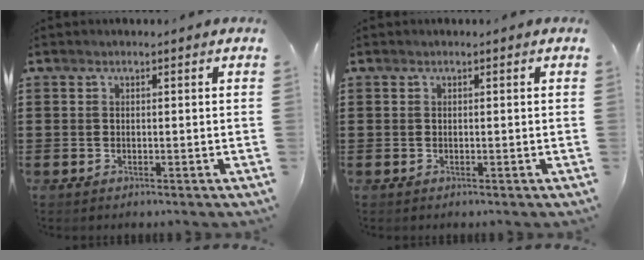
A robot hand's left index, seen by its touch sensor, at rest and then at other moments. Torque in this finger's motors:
{"motor_torque": [0.03, -0.05, 0.03, 0.01]}